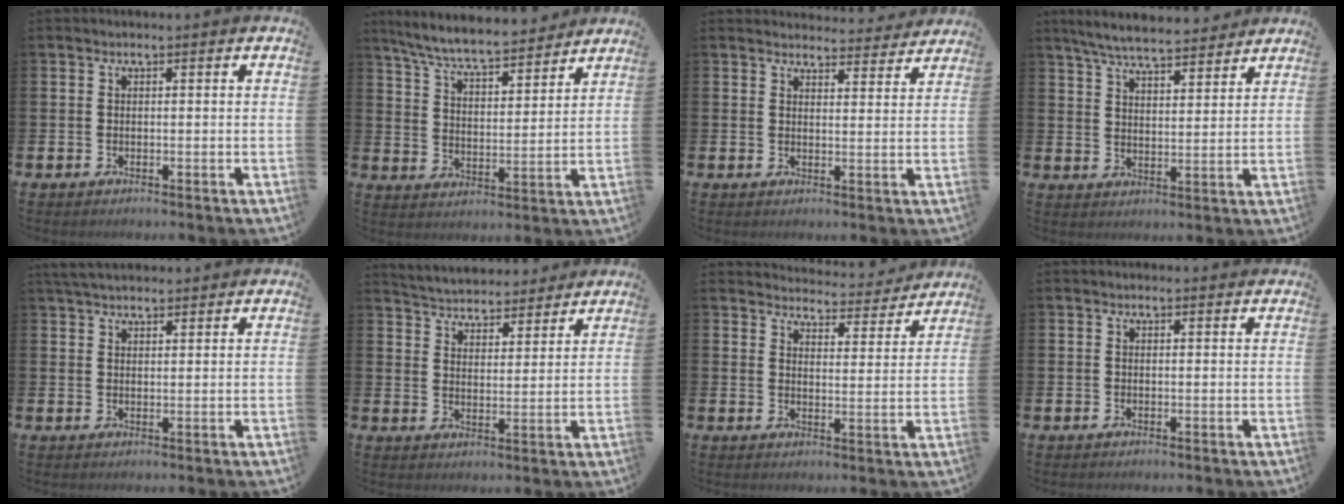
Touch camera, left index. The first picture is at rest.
{"total": 7.5, "force": [7.0, 0.9, 2.5], "torque": [-0.078, -0.044, 0.122]}
{"total": 3.5, "force": [3.5, 0.4, 0.0], "torque": [0.002, -0.025, 0.062]}
{"total": 6.4, "force": [6.1, 0.7, 1.7], "torque": [-0.049, -0.031, 0.109]}
{"total": 3.4, "force": [3.2, 0.8, 0.8], "torque": [-0.022, -0.009, 0.060]}
{"total": 4.9, "force": [4.7, 1.1, -0.3], "torque": [-0.011, -0.039, 0.082]}
{"total": 4.1, "force": [4.1, 0.5, 0.2], "torque": [-0.010, -0.038, 0.067]}
{"total": 0.0}